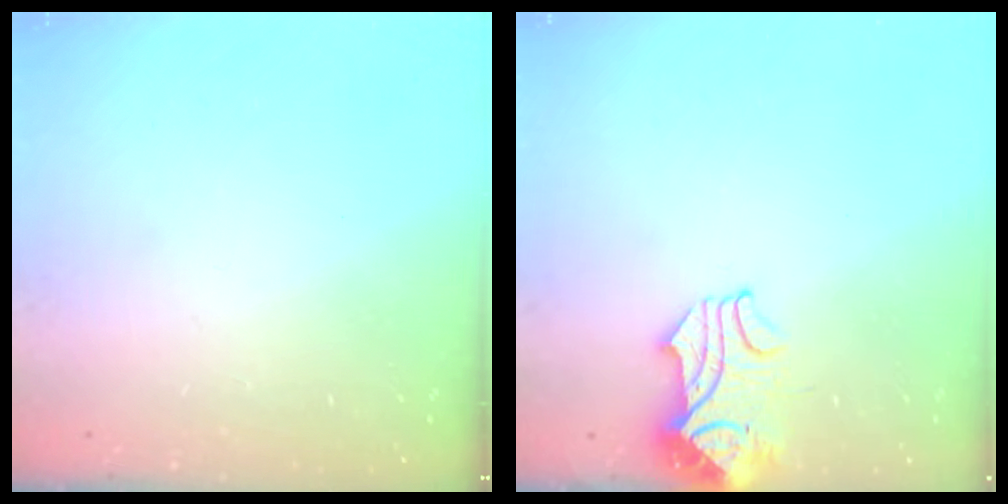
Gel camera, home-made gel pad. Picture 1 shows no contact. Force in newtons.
{"total": 2.3, "press": 2.2, "slide": 0.5}